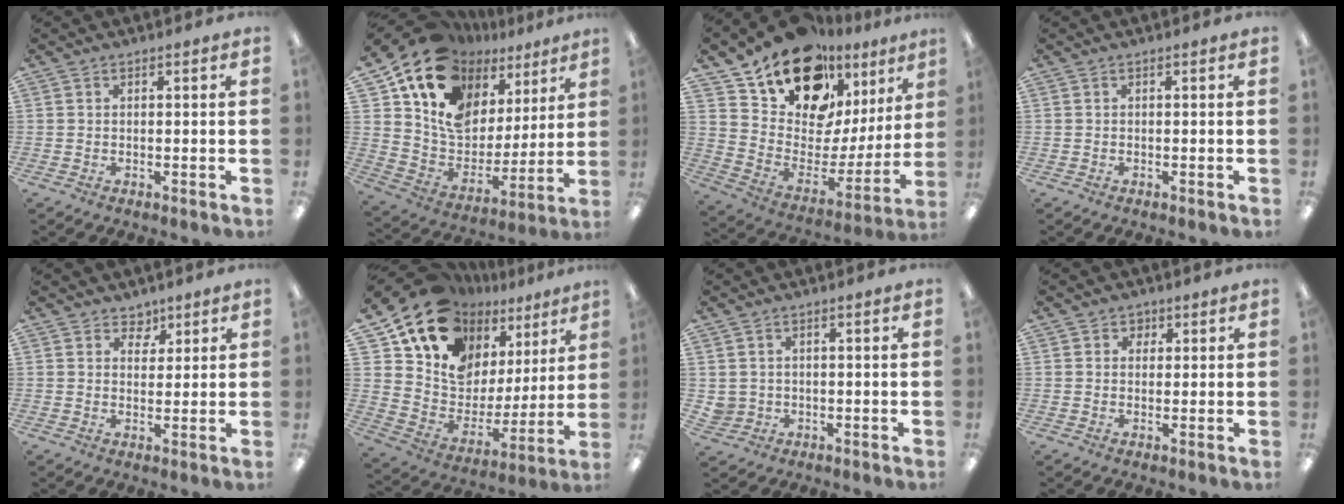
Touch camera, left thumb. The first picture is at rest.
{"total": 19.4, "force": [12.1, 12.8, 8.2], "torque": [-0.160, -0.083, 0.232]}
{"total": 19.1, "force": [15.0, 9.0, 7.5], "torque": [-0.144, -0.113, 0.269]}
{"total": 0.0}
{"total": 3.8, "force": [2.9, 2.5, 0.5], "torque": [0.000, -0.018, 0.050]}
{"total": 18.6, "force": [13.4, 11.4, 6.1], "torque": [-0.126, -0.109, 0.256]}
{"total": 2.3, "force": [0.3, 2.2, 0.0], "torque": [-0.007, 0.001, 0.006]}
{"total": 2.2, "force": [1.0, 1.9, 0.2], "torque": [0.007, -0.002, 0.014]}